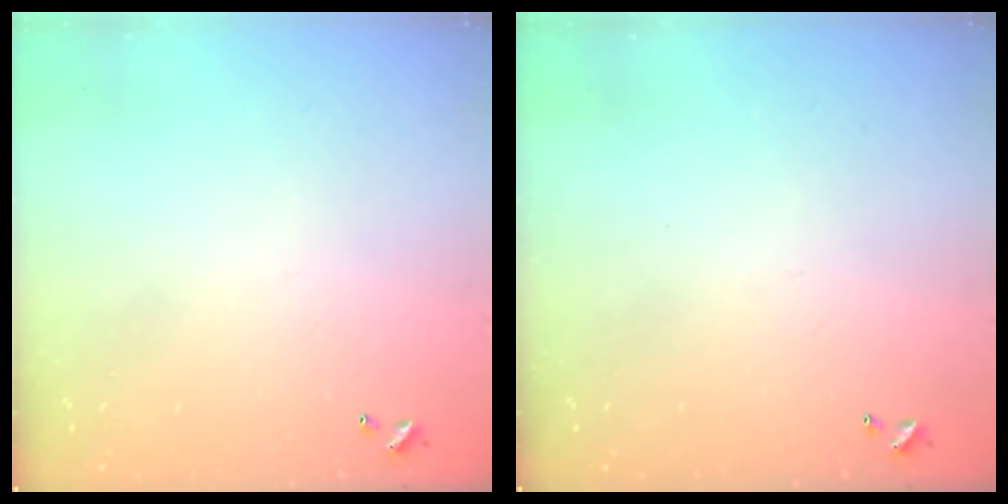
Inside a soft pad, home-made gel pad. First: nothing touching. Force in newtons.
{"total": 0.0}